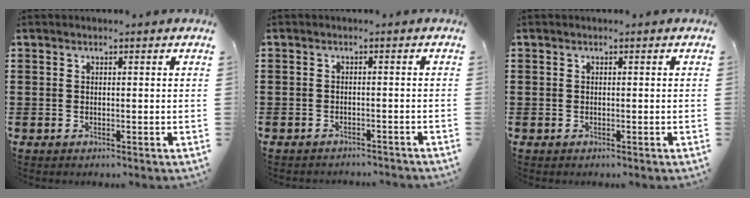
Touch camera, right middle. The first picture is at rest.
{"total": 1.6, "force": [-1.6, 0.2, -0.2], "torque": [-0.002, 0.002, -0.035]}
{"total": 0.0}